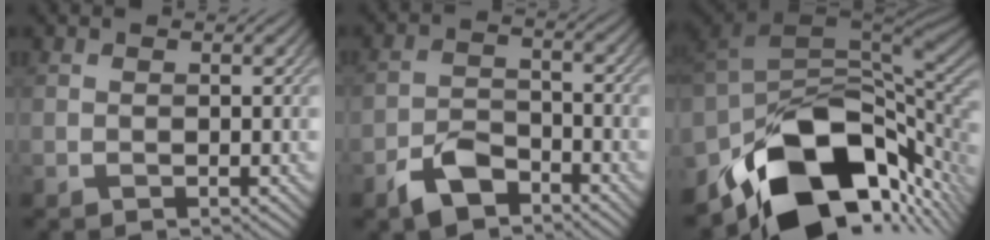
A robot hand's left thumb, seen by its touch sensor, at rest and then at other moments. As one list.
[{"total": 5.3, "force": [-3.8, 2.6, 2.6], "torque": [-0.050, 0.001, -0.082]}, {"total": 15.2, "force": [-5.9, 8.9, 10.8], "torque": [-0.186, -0.026, -0.099]}]